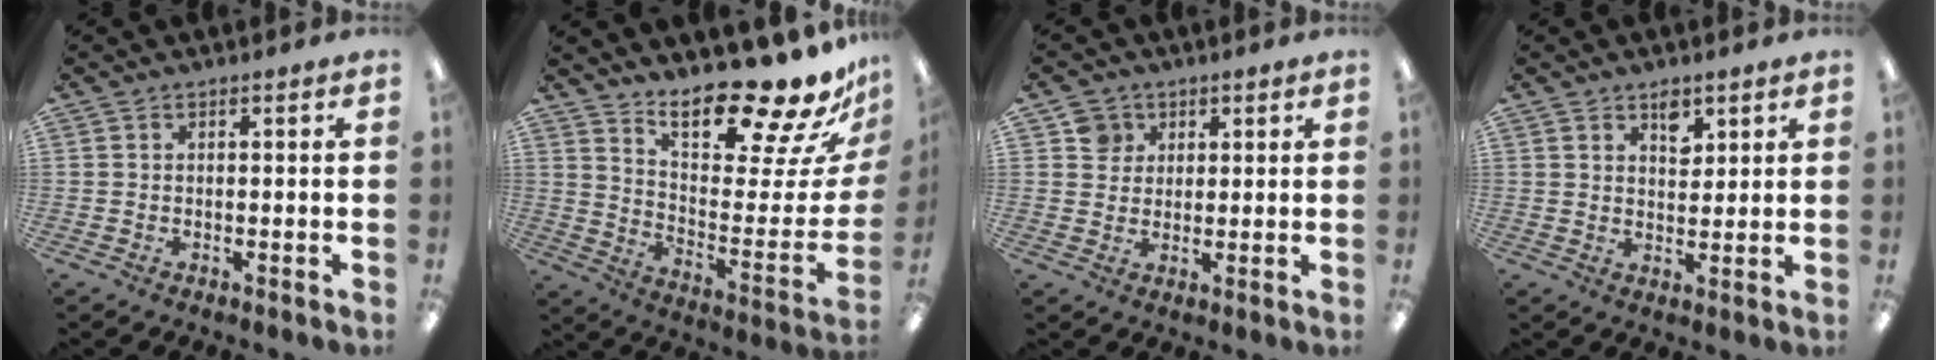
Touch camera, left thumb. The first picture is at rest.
{"total": 20.1, "force": [17.5, 4.1, 8.9], "torque": [-0.120, -0.151, 0.287]}
{"total": 4.8, "force": [2.3, 4.1, 0.6], "torque": [-0.004, 0.000, 0.040]}
{"total": 4.4, "force": [3.0, 2.4, 2.1], "torque": [-0.007, -0.017, 0.047]}